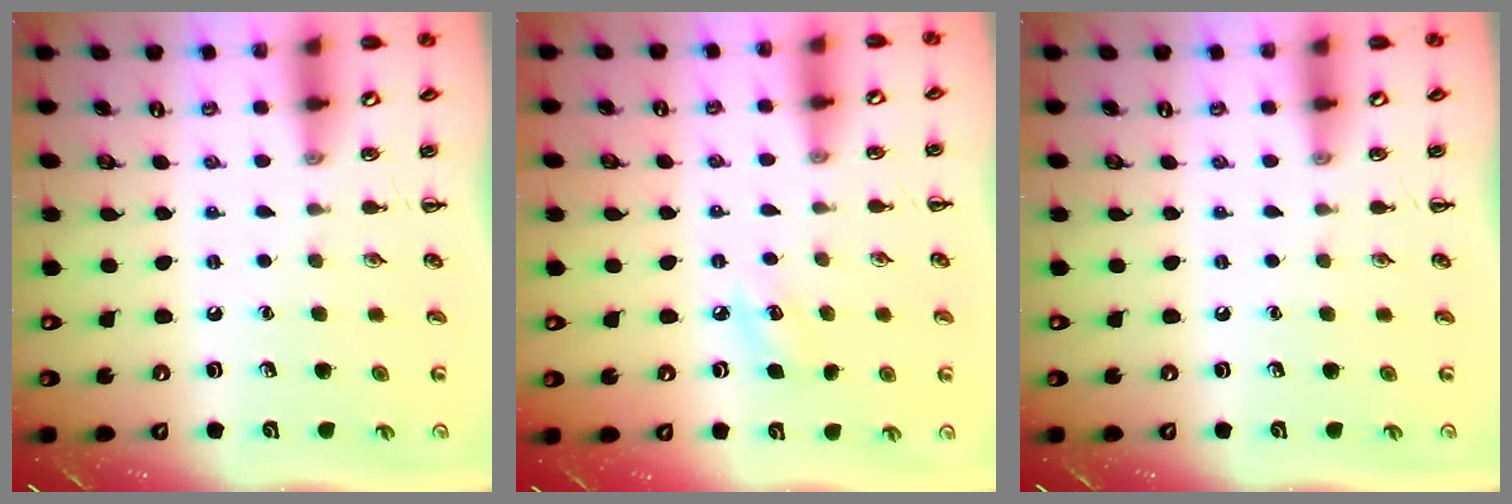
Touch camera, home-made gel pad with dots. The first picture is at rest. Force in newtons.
{"total": 6.3, "press": 6.0, "slide": 2.0}
{"total": 0.0}